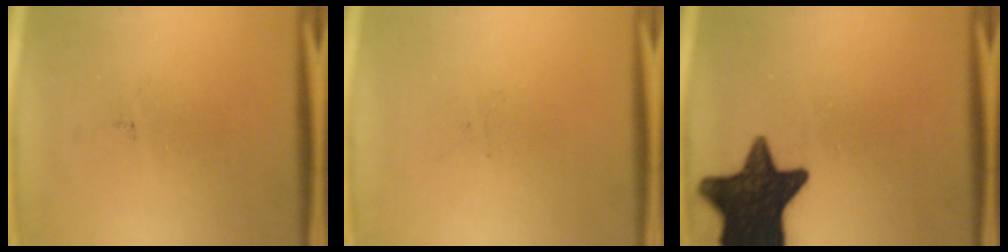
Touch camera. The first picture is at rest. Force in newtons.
{"total": 0.0}
{"total": 16.3}